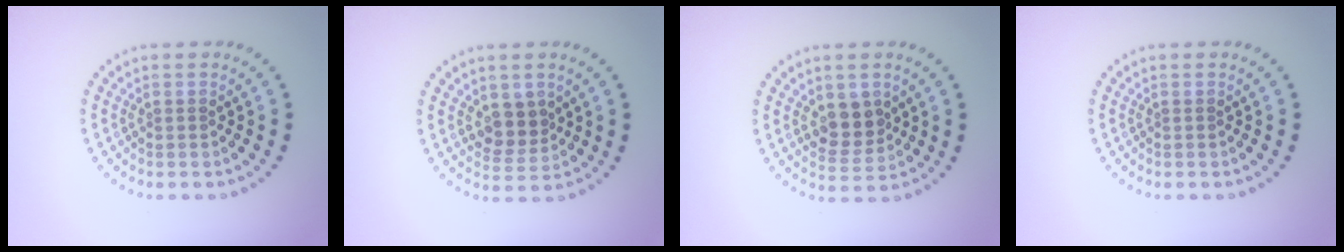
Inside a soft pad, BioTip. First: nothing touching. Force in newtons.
{"total": 2.7, "press": 2.5, "slide": 1.2}
{"total": 3.4, "press": 3.3, "slide": 0.9}
{"total": 0.0}